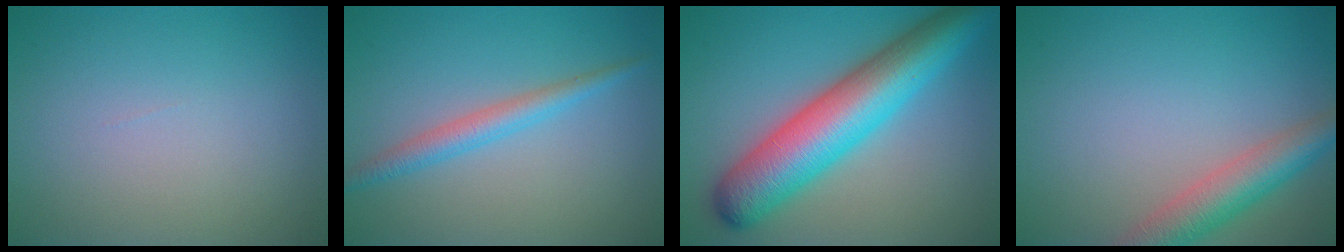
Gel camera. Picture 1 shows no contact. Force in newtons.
{"total": 2.5, "press": 2.5, "slide": 0.0}
{"total": 10.1, "press": 10.1, "slide": 0.2}
{"total": 4.7, "press": 4.7, "slide": 0.2}